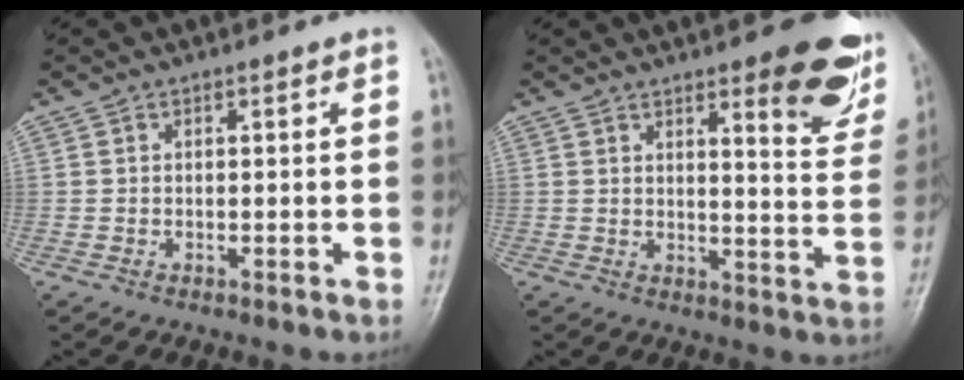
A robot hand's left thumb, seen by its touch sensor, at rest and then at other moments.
{"total": 13.9, "force": [8.2, 4.0, 10.5], "torque": [-0.089, -0.046, 0.098]}